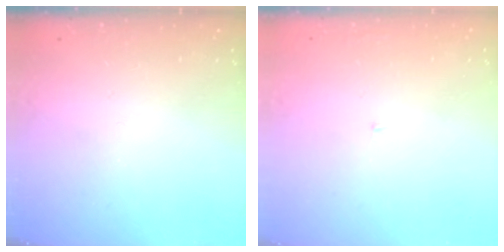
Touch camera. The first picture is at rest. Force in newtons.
{"total": 2.1, "press": 2.1, "slide": 0.2}